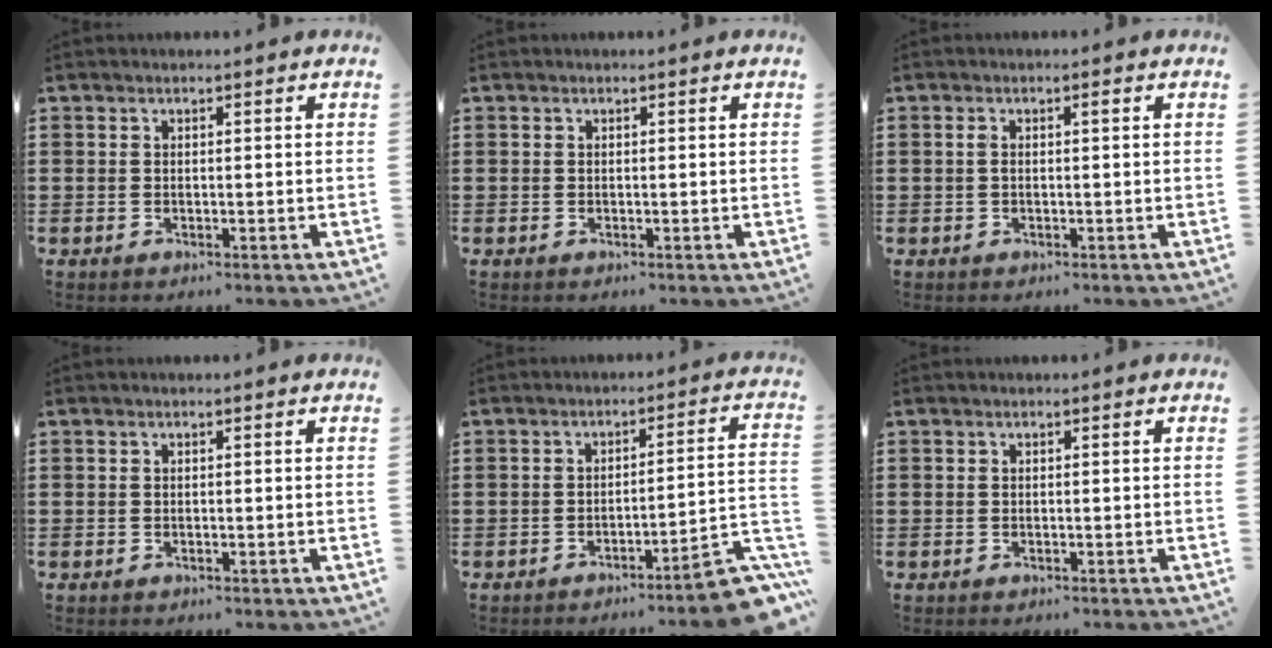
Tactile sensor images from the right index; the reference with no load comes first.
{"total": 0.0}
{"total": 1.2, "force": [0.1, 0.2, 1.1], "torque": [-0.022, 0.002, 0.000]}
{"total": 0.0}
{"total": 7.0, "force": [-5.2, 0.9, 4.6], "torque": [-0.068, 0.002, -0.095]}
{"total": 0.0}